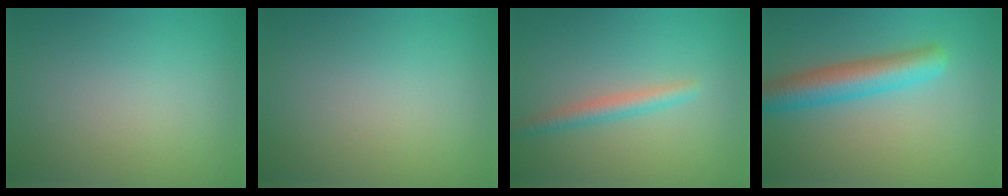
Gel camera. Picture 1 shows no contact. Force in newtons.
{"total": 0.0}
{"total": 2.1, "press": 2.1, "slide": 0.1}
{"total": 5.0, "press": 5.0, "slide": 0.2}